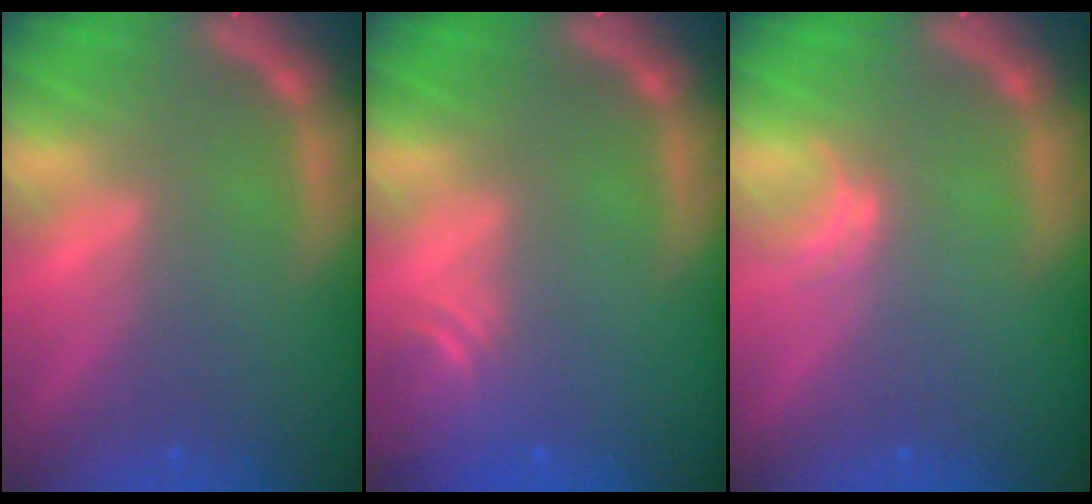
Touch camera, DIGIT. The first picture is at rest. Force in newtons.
{"total": 3.0}
{"total": 1.0}